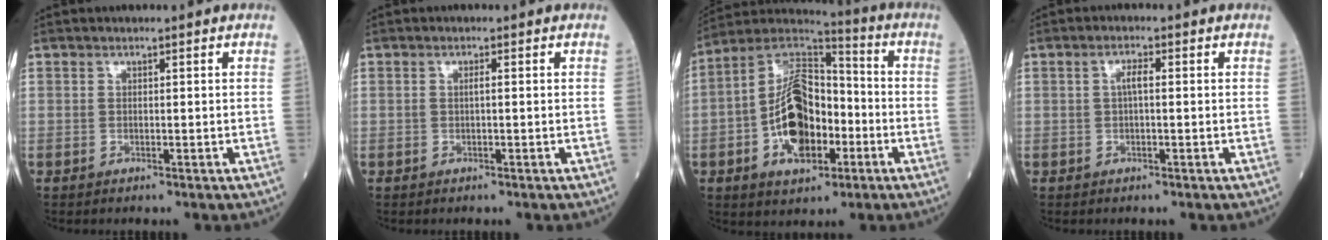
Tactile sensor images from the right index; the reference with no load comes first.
{"total": 0.8, "force": [0.1, 0.1, 0.8], "torque": [-0.017, 0.001, 0.000]}
{"total": 15.3, "force": [-3.7, 7.6, 12.7], "torque": [-0.252, 0.019, -0.064]}
{"total": 1.8, "force": [0.1, 0.4, 1.8], "torque": [-0.037, 0.004, 0.002]}